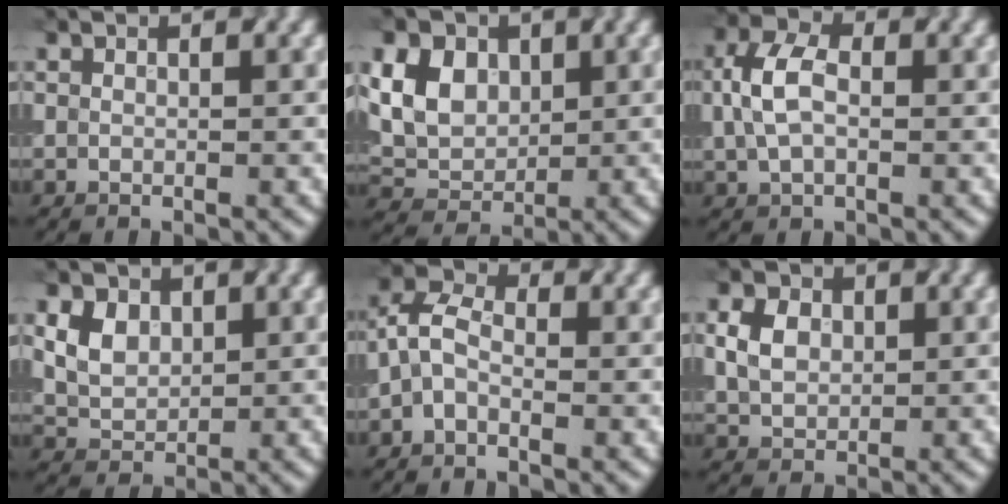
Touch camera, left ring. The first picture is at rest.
{"total": 7.8, "force": [2.7, 5.8, 4.5], "torque": [-0.102, 0.024, 0.053]}
{"total": 4.6, "force": [0.3, 2.8, 3.6], "torque": [-0.084, 0.013, 0.006]}
{"total": 4.6, "force": [1.8, 3.2, 2.7], "torque": [-0.066, 0.016, 0.038]}
{"total": 3.2, "force": [-1.1, 1.8, 2.3], "torque": [-0.048, 0.019, -0.024]}
{"total": 3.0, "force": [0.6, 2.3, 1.9], "torque": [-0.048, 0.009, 0.018]}